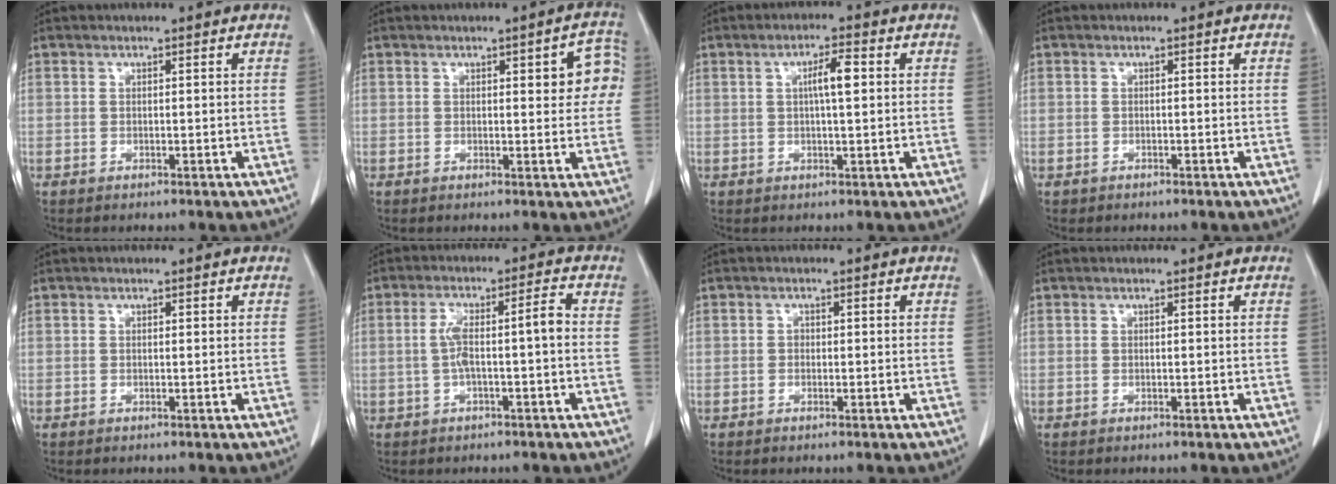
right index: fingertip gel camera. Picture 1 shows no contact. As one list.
[{"total": 5.6, "force": [1.4, 1.8, 5.1], "torque": [-0.049, 0.016, 0.010]}, {"total": 4.1, "force": [0.8, 0.5, 4.0], "torque": [-0.069, 0.005, 0.009]}, {"total": 0.6, "force": [-0.3, 0.6, -0.1], "torque": [0.001, 0.007, -0.009]}, {"total": 0.0}, {"total": 5.7, "force": [-0.6, 0.7, 5.7], "torque": [-0.110, 0.027, -0.007]}, {"total": 0.6, "force": [0.0, 0.5, 0.3], "torque": [-0.003, 0.002, -0.003]}, {"total": 0.0}]